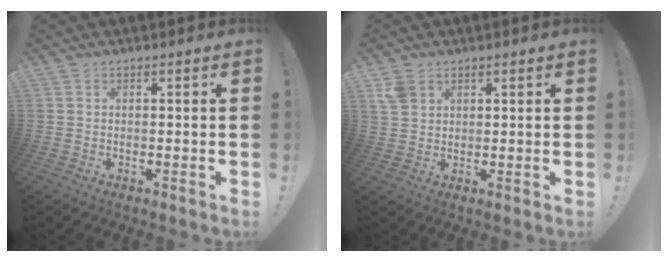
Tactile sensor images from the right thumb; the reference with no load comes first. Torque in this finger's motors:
{"motor_torque": [0.26, 0.77, 0.43, 0.16, -0.06]}